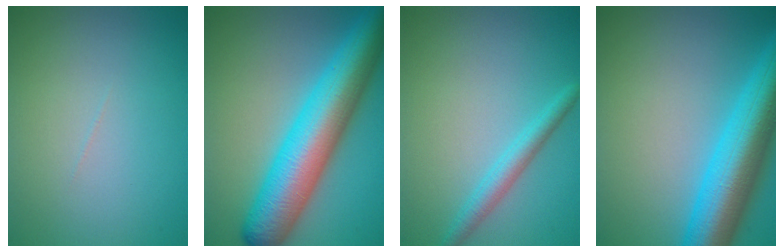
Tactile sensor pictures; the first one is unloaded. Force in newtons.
{"total": 11.6, "press": 11.6, "slide": 0.1}
{"total": 2.4, "press": 2.4, "slide": 0.1}
{"total": 10.3, "press": 10.3, "slide": 0.5}